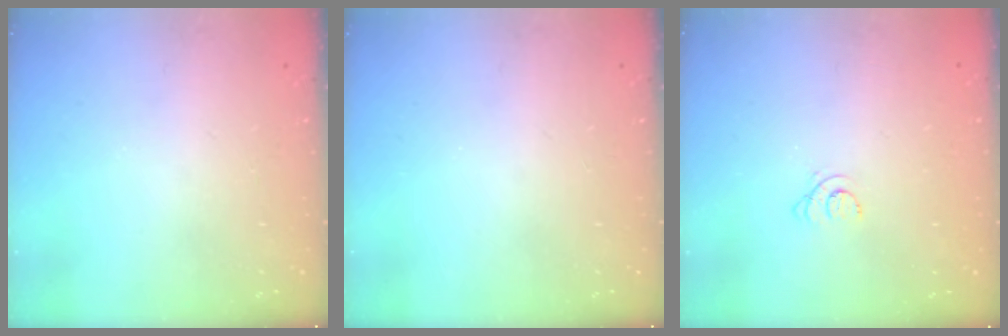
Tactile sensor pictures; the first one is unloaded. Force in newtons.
{"total": 0.0}
{"total": 3.5, "press": 3.5, "slide": 0.3}